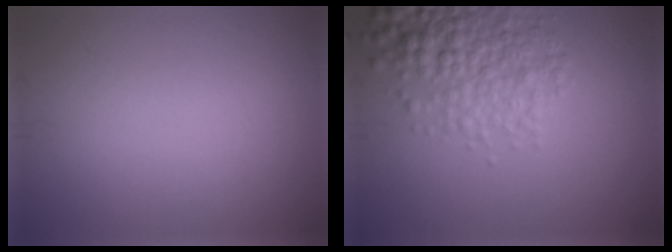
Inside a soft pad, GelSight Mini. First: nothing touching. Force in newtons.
{"total": 5.3, "press": 5.3, "slide": 0.1}